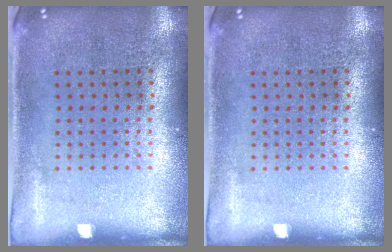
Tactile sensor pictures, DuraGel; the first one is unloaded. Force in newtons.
{"total": 0.0}